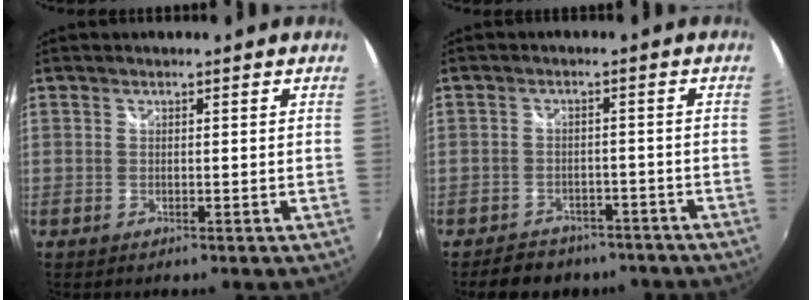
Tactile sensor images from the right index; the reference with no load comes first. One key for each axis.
{"total": 9.3, "fx": -7.3, "fy": 5.2, "fz": 2.5, "tx": -0.063, "ty": 0.020, "tz": -0.095}